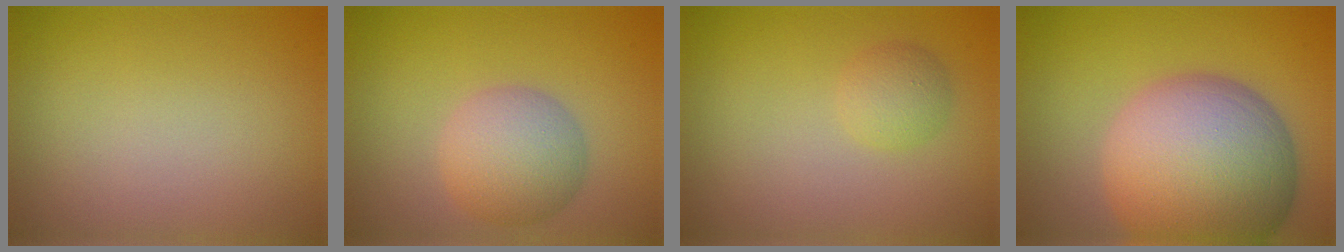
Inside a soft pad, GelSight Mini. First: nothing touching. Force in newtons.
{"total": 4.8, "press": 4.8, "slide": 0.1}
{"total": 1.7, "press": 1.7, "slide": 0.2}
{"total": 14.9, "press": 14.8, "slide": 0.9}